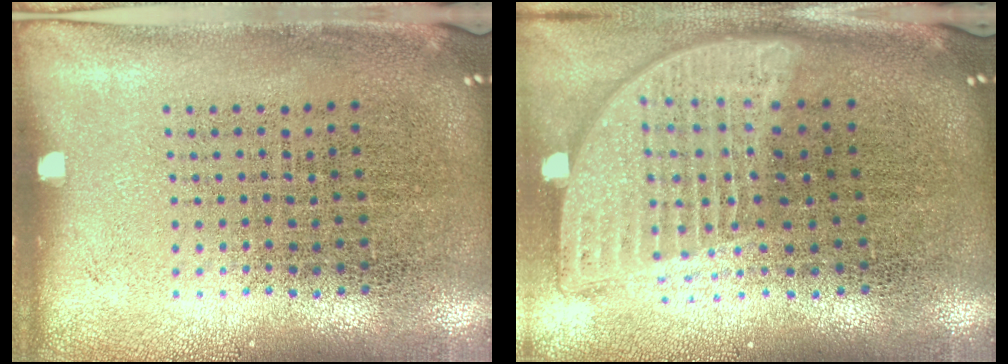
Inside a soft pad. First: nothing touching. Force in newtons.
{"total": 1.9, "press": 1.6, "slide": 1.1}